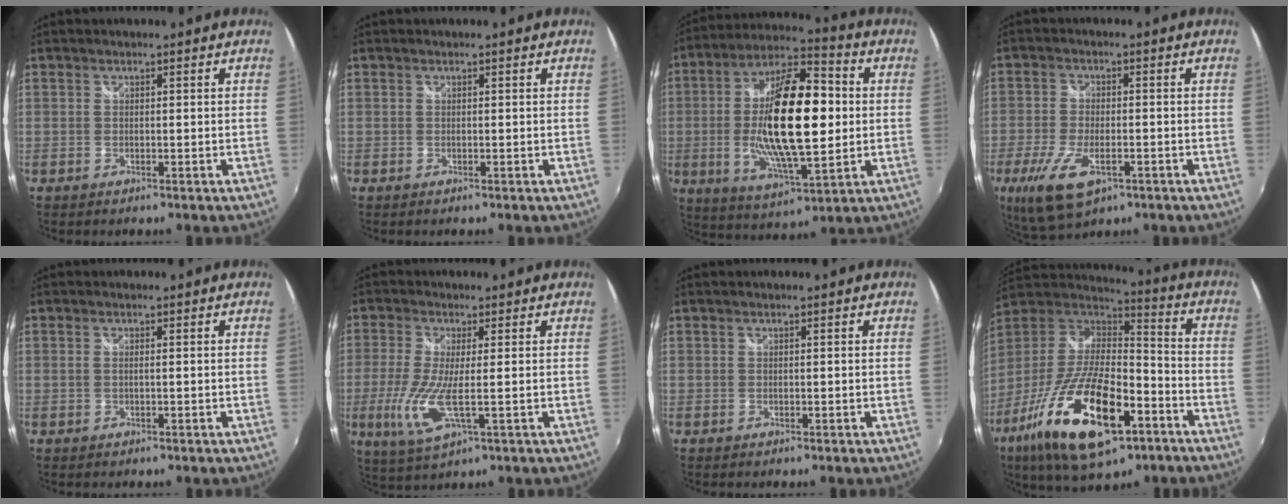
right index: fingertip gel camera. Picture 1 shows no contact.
{"total": 0.0}
{"total": 21.8, "force": [-0.2, 7.4, 20.5], "torque": [-0.382, 0.005, -0.003]}
{"total": 11.1, "force": [-5.3, 4.8, 8.5], "torque": [-0.189, -0.032, -0.094]}
{"total": 0.8, "force": [-0.1, -0.2, 0.8], "torque": [-0.013, 0.000, -0.004]}
{"total": 9.0, "force": [-1.6, 1.6, 8.7], "torque": [-0.194, -0.017, -0.030]}
{"total": 0.0}
{"total": 25.8, "force": [-12.9, 10.2, 19.9], "torque": [-0.386, -0.042, -0.221]}